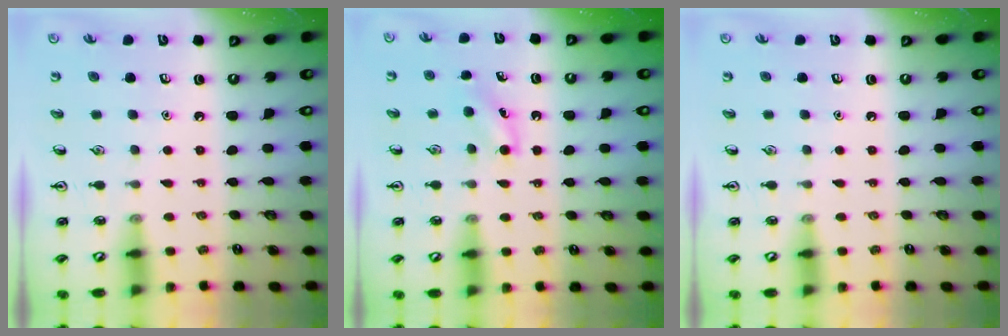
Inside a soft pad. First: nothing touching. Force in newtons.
{"total": 4.3, "press": 4.1, "slide": 1.3}
{"total": 0.0}